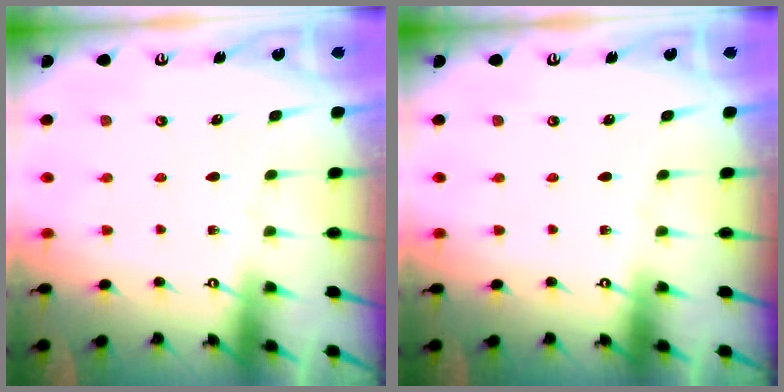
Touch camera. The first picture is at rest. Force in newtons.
{"total": 0.0}